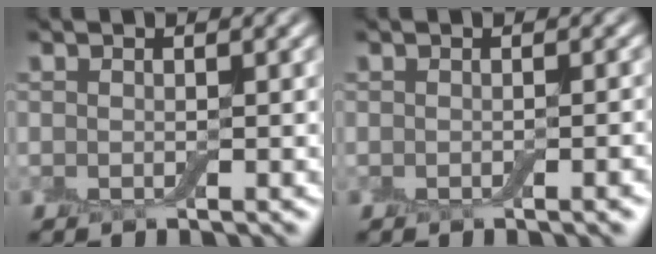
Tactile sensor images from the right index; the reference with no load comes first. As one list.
[{"total": 1.7, "force": [-0.7, 0.3, 1.5], "torque": [-0.014, 0.000, -0.007]}]